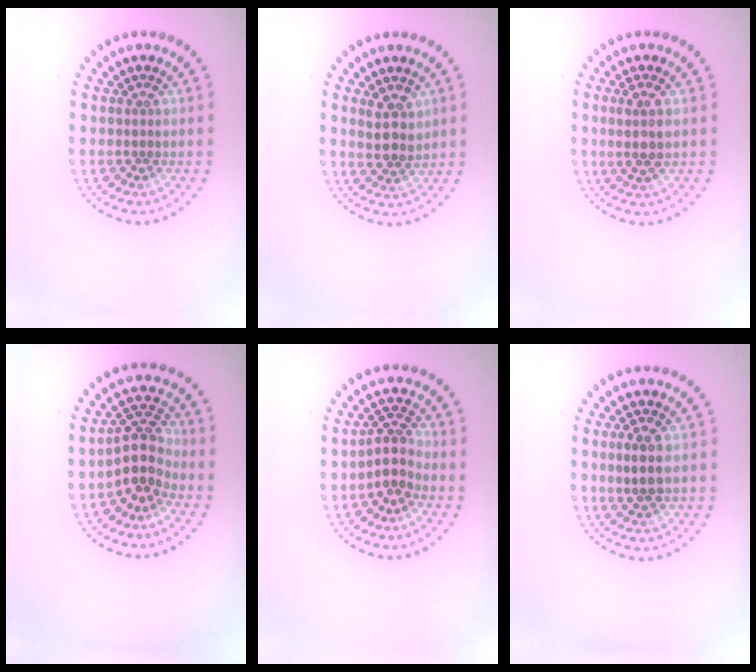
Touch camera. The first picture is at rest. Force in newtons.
{"total": 2.7, "press": 2.5, "slide": 0.9}
{"total": 2.3, "press": 2.1, "slide": 0.9}
{"total": 3.8, "press": 3.4, "slide": 1.7}
{"total": 2.7, "press": 2.3, "slide": 1.6}
{"total": 2.4, "press": 2.4, "slide": 0.5}